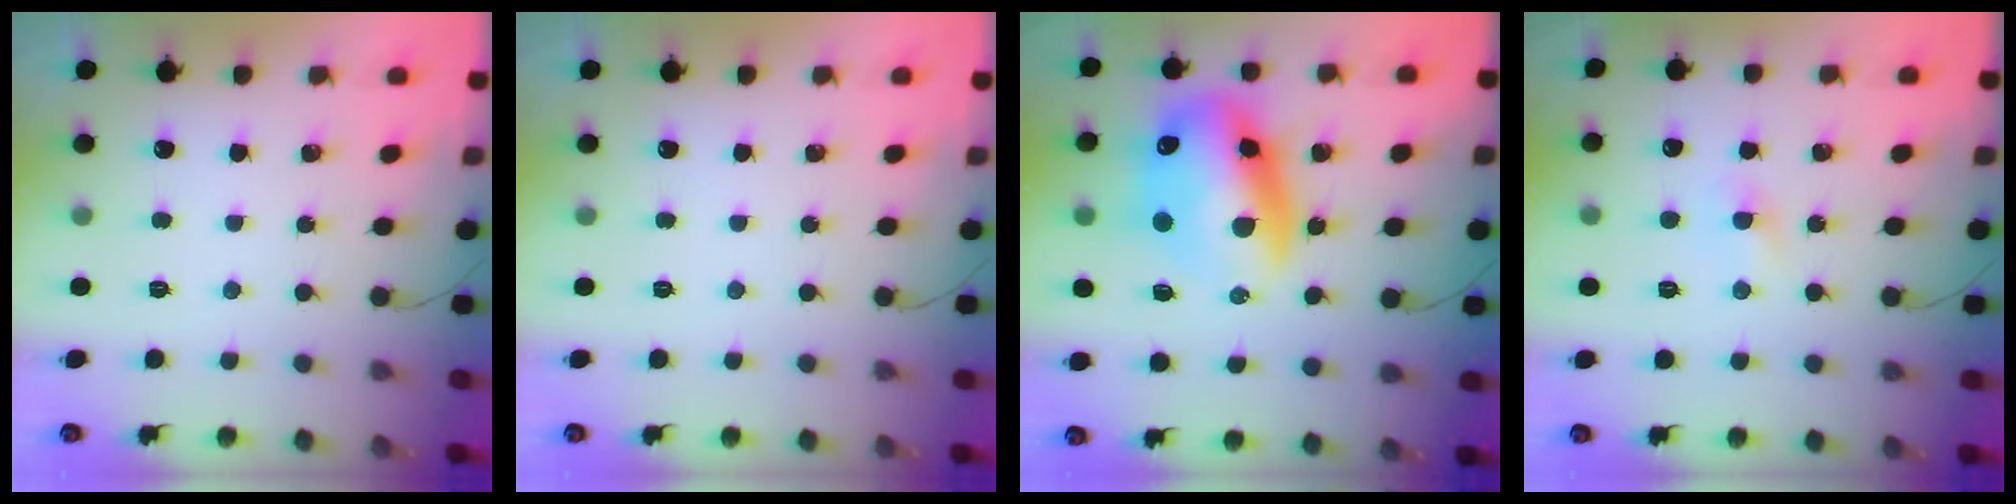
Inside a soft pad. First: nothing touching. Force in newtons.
{"total": 0.0}
{"total": 17.3, "press": 16.9, "slide": 3.8}
{"total": 1.4, "press": 1.1, "slide": 0.8}